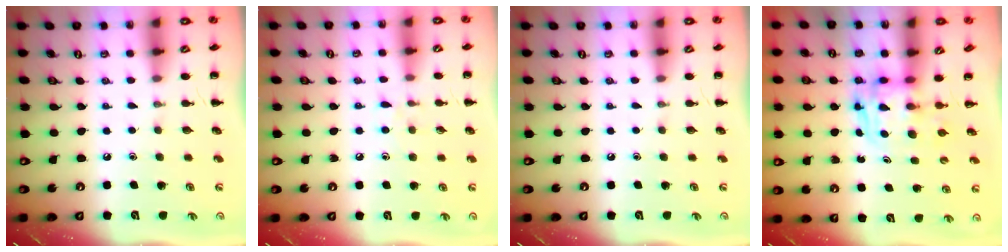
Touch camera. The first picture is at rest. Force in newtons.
{"total": 5.1, "press": 4.7, "slide": 1.9}
{"total": 0.0}
{"total": 2.7, "press": 2.7, "slide": 0.2}